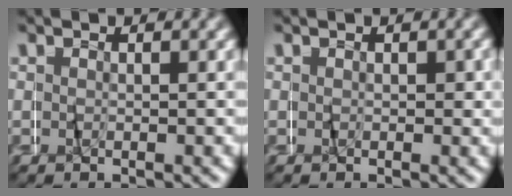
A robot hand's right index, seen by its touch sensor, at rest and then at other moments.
{"total": 0.6, "force": [-0.1, 0.4, 0.3], "torque": [0.000, -0.001, -0.001]}